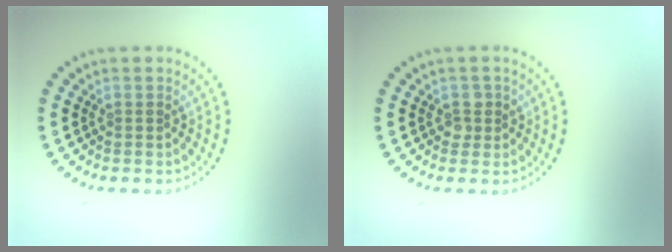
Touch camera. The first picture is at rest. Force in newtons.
{"total": 1.2, "press": 1.1, "slide": 0.4}